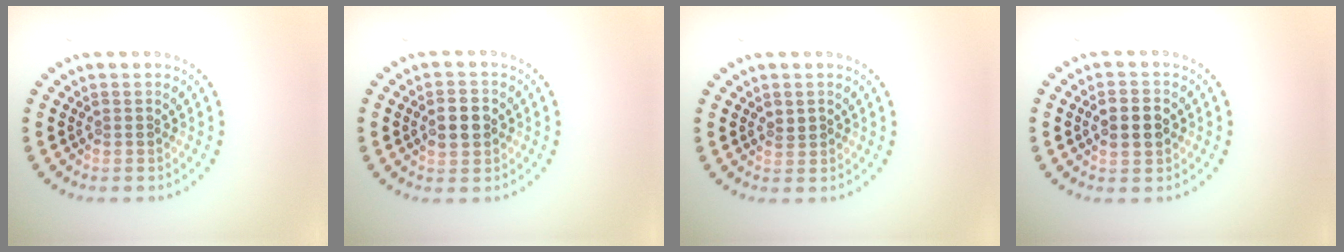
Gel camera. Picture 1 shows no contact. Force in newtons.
{"total": 2.8, "press": 2.8, "slide": 0.0}
{"total": 0.9, "press": 0.9, "slide": 0.3}
{"total": 3.0, "press": 3.0, "slide": 0.1}